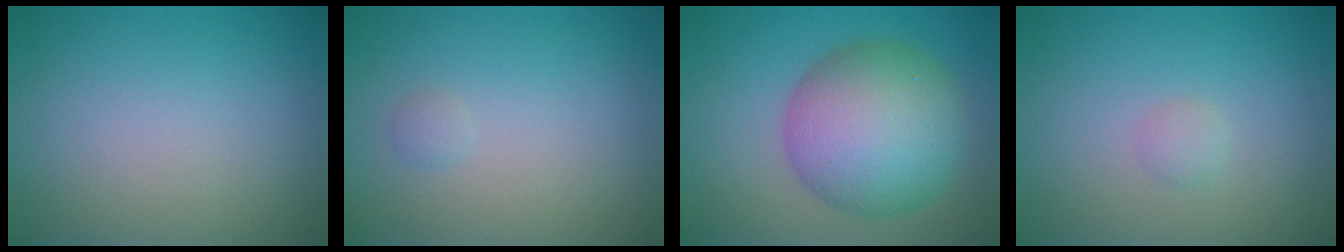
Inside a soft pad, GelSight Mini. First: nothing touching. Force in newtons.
{"total": 0.6, "press": 0.6, "slide": 0.1}
{"total": 10.5, "press": 10.5, "slide": 0.2}
{"total": 0.9, "press": 0.8, "slide": 0.1}